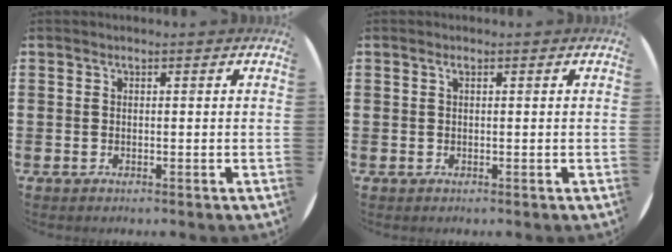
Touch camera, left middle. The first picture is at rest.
{"total": 0.5, "force": [0.3, 0.1, 0.4], "torque": [-0.009, 0.001, 0.005]}